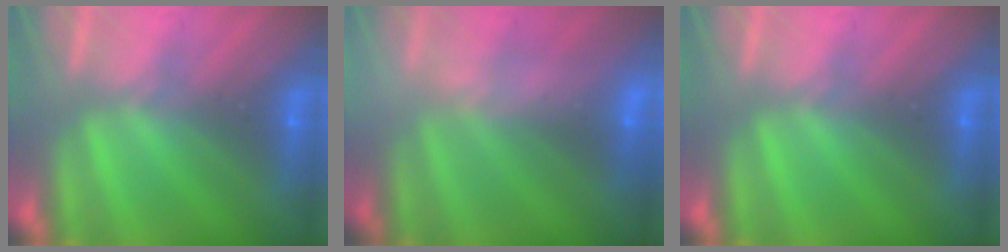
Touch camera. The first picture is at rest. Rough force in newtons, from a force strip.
{"total": 2.4}
{"total": 0.0}